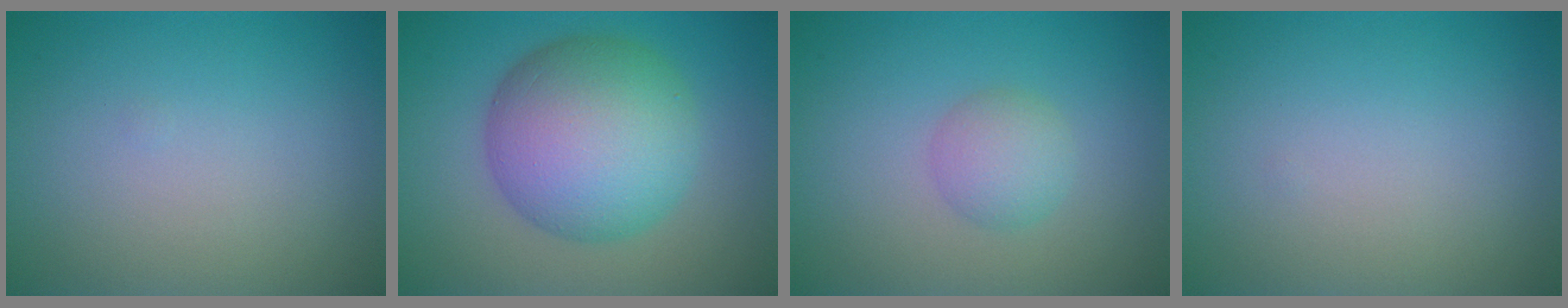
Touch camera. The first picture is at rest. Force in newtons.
{"total": 10.2, "press": 10.2, "slide": 0.1}
{"total": 2.4, "press": 2.4, "slide": 0.1}
{"total": 0.0}